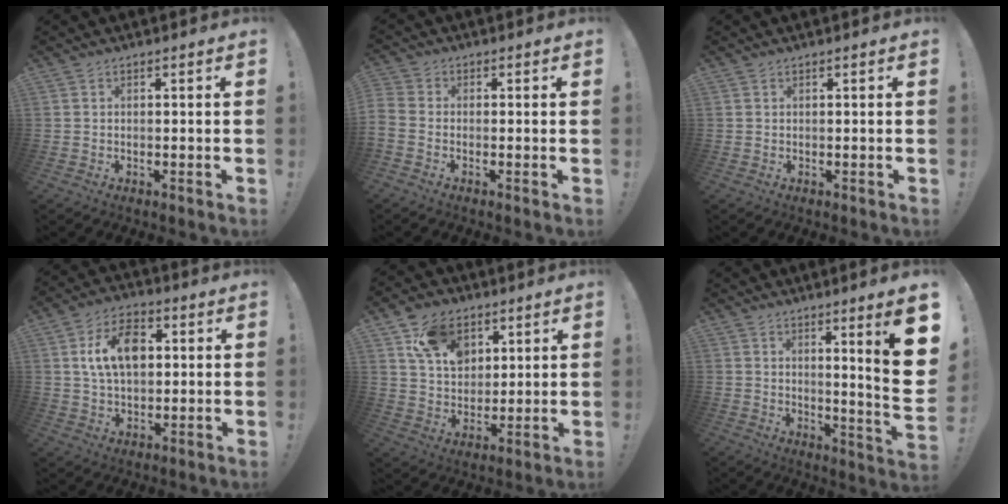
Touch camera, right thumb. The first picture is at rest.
{"total": 2.5, "force": [-1.0, 1.4, 1.8], "torque": [-0.049, 0.001, -0.014]}
{"total": 0.0}
{"total": 12.9, "force": [3.2, 8.8, 8.9], "torque": [-0.130, 0.007, 0.061]}
{"total": 13.1, "force": [7.0, 9.2, 6.1], "torque": [-0.106, -0.020, 0.138]}
{"total": 13.1, "force": [4.7, -0.3, 12.2], "torque": [-0.172, -0.050, 0.058]}